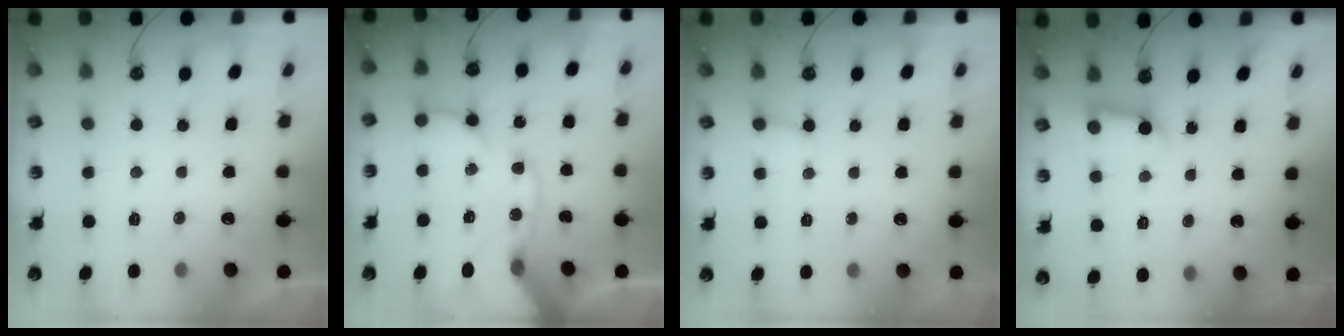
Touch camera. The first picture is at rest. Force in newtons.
{"total": 20.5, "press": 20.3, "slide": 3.2}
{"total": 4.2, "press": 4.2, "slide": 0.4}
{"total": 7.9, "press": 7.9, "slide": 0.9}